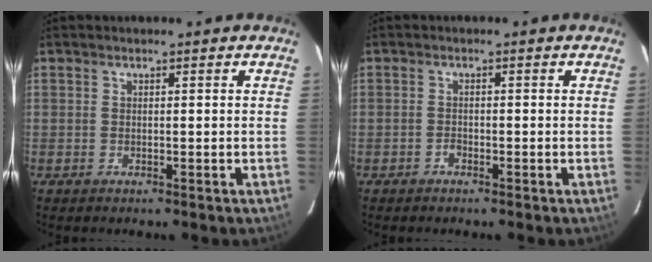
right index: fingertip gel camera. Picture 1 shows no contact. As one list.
[{"total": 1.0, "force": [-0.8, 0.5, 0.2], "torque": [-0.003, 0.003, -0.016]}]